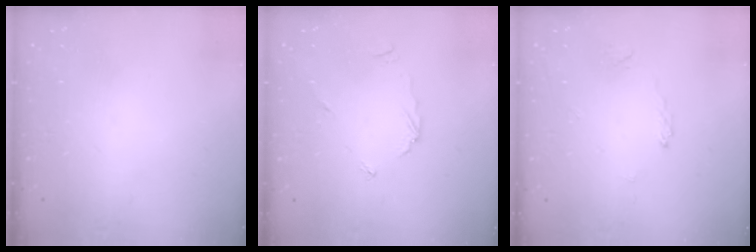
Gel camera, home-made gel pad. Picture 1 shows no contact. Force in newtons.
{"total": 3.3, "press": 3.3, "slide": 0.3}
{"total": 1.9, "press": 1.9, "slide": 0.2}